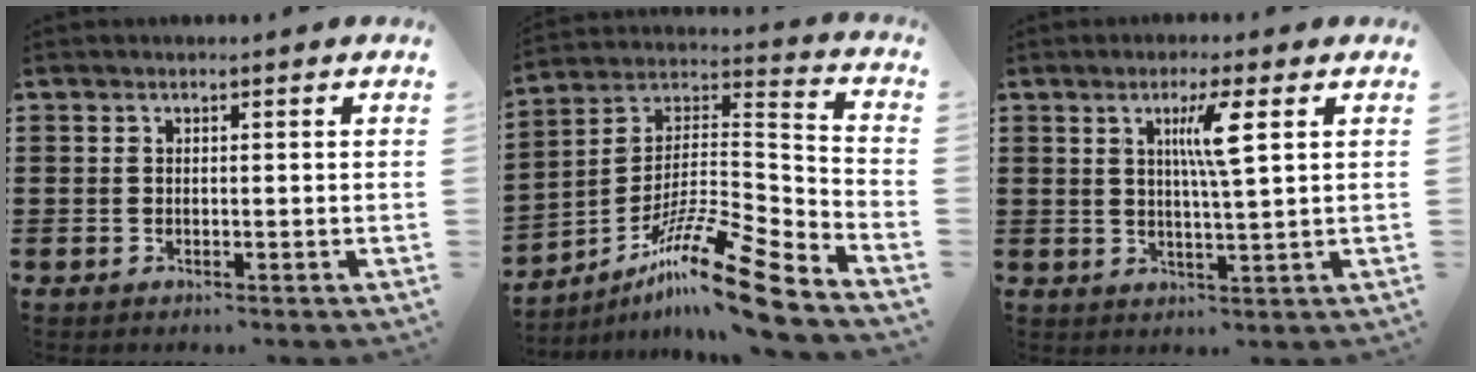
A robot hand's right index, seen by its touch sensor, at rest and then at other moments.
{"total": 15.3, "force": [-11.3, 1.3, 10.2], "torque": [-0.171, 0.028, -0.206]}
{"total": 5.4, "force": [1.9, 0.1, 5.1], "torque": [-0.104, 0.003, 0.027]}